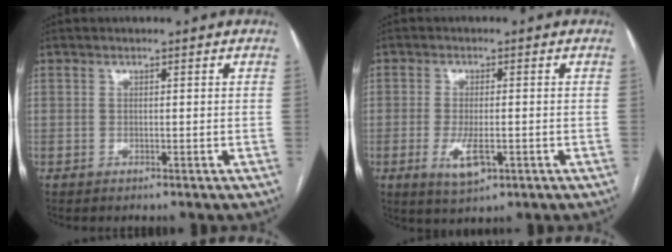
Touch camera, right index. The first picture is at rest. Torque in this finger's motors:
{"motor_torque": [0.16, -0.15, 0.12, 0.03]}